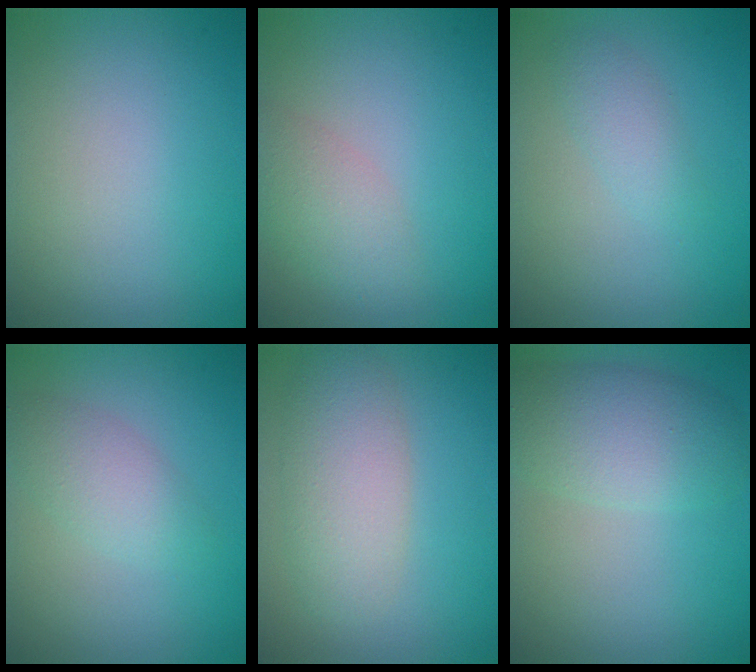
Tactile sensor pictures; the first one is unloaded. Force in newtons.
{"total": 2.8, "press": 2.8, "slide": 0.1}
{"total": 1.8, "press": 1.8, "slide": 0.1}
{"total": 2.7, "press": 2.7, "slide": 0.1}
{"total": 4.3, "press": 4.3, "slide": 0.5}
{"total": 5.1, "press": 5.1, "slide": 0.2}